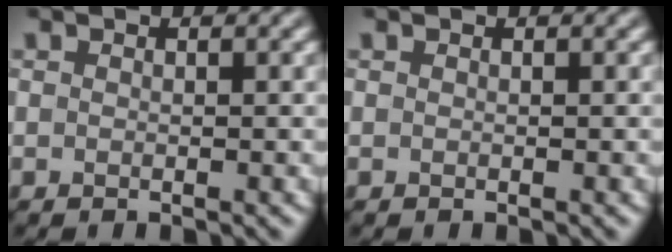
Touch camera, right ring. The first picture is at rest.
{"total": 0.0}